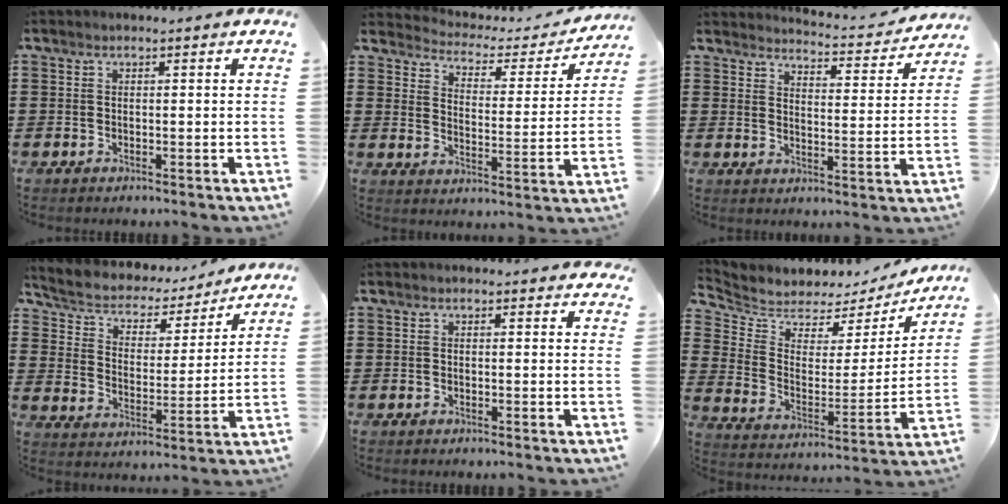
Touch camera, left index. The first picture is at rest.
{"total": 3.0, "force": [2.8, 0.9, 0.4], "torque": [-0.031, -0.023, 0.040]}
{"total": 3.9, "force": [3.8, 0.0, 0.5], "torque": [-0.023, -0.033, 0.060]}
{"total": 4.5, "force": [4.1, 1.8, 0.9], "torque": [-0.043, -0.028, 0.063]}
{"total": 0.9, "force": [0.8, 0.3, 0.3], "torque": [0.001, -0.001, 0.013]}
{"total": 4.8, "force": [4.4, 1.9, -0.1], "torque": [-0.036, -0.038, 0.071]}